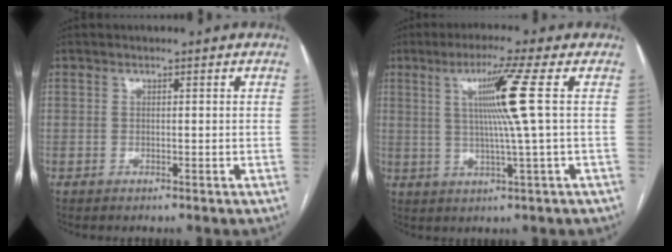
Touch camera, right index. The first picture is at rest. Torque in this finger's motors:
{"motor_torque": [0.57, 0.34, 0.26, 0.10]}